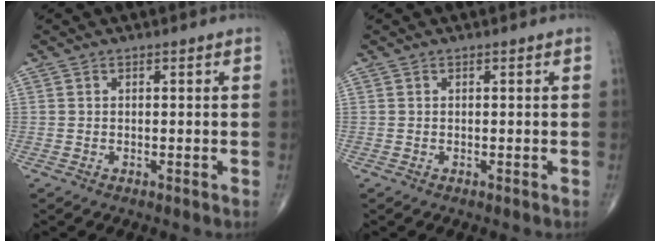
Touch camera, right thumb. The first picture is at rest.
{"total": 0.0}